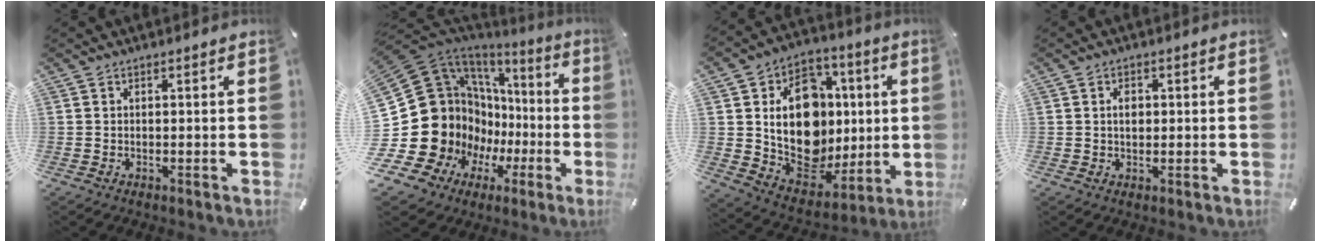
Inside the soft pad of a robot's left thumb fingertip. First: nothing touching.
{"total": 23.9, "force": [0.9, 18.8, 14.8], "torque": [-0.271, -0.070, 0.084]}
{"total": 20.3, "force": [2.2, 15.7, 12.8], "torque": [-0.230, -0.015, 0.045]}
{"total": 2.9, "force": [0.4, 2.0, 2.0], "torque": [-0.027, -0.001, 0.002]}